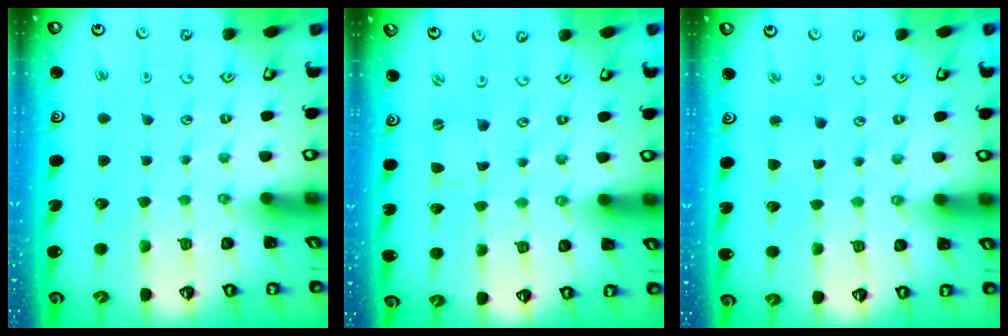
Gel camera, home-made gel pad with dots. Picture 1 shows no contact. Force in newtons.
{"total": 0.0}
{"total": 2.6, "press": 2.6, "slide": 0.2}